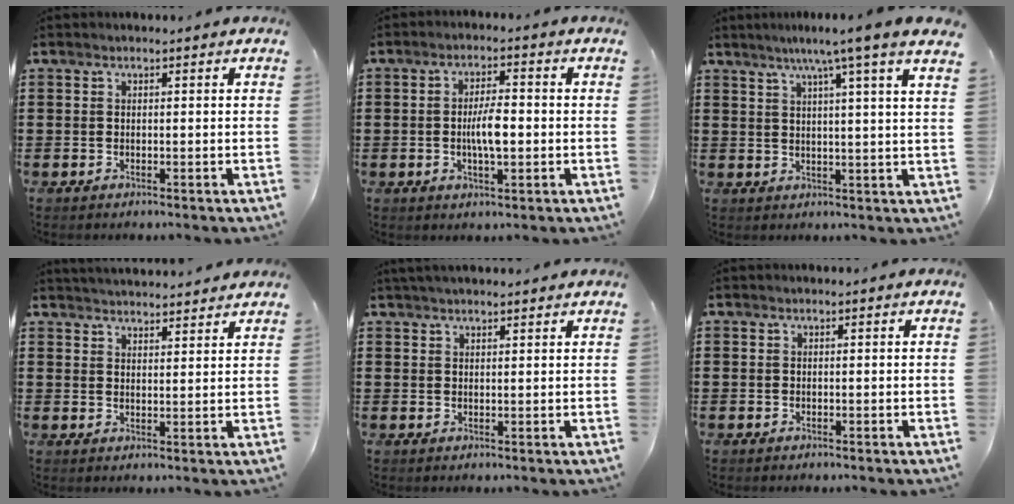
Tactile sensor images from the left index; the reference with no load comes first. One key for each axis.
{"total": 5.3, "fx": -0.6, "fy": 1.8, "fz": 5.0, "tx": -0.089, "ty": 0.001, "tz": -0.017}
{"total": 6.3, "fx": 4.4, "fy": -1.3, "fz": 4.4, "tx": -0.091, "ty": -0.018, "tz": 0.066}
{"total": 2.9, "fx": 2.9, "fy": -0.2, "fz": -0.2, "tx": -0.006, "ty": -0.012, "tz": 0.054}
{"total": 1.8, "fx": 1.7, "fy": 0.3, "fz": 0.6, "tx": -0.015, "ty": 0.003, "tz": 0.032}
{"total": 0.0}